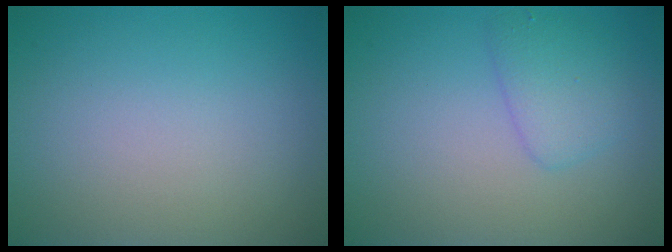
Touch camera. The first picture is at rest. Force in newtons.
{"total": 2.3, "press": 2.3, "slide": 0.2}